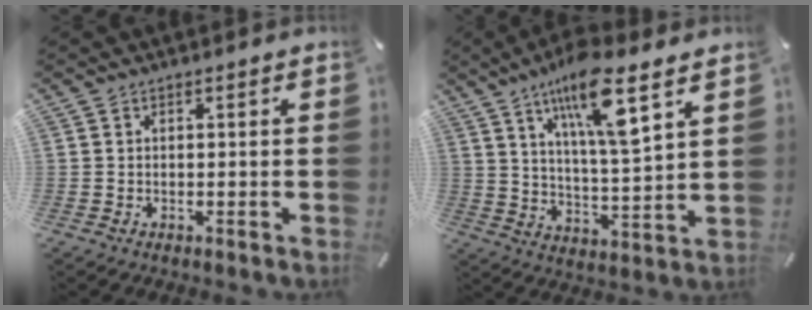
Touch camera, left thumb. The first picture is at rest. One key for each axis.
{"total": 14.6, "fx": 9.4, "fy": 3.2, "fz": 10.7, "tx": -0.191, "ty": -0.043, "tz": 0.154}